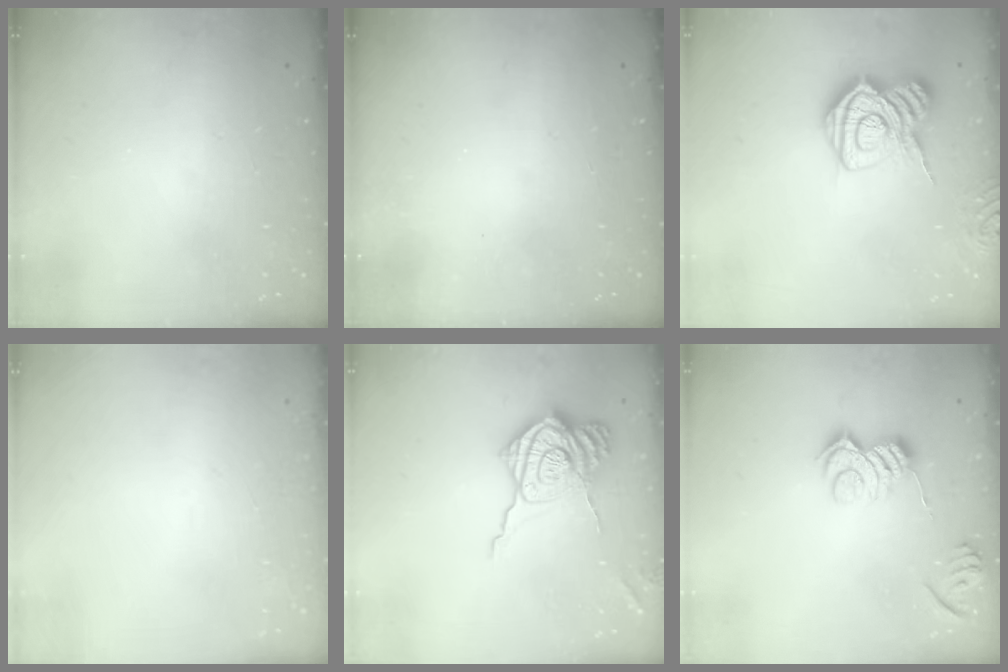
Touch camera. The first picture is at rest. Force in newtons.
{"total": 2.3, "press": 2.2, "slide": 0.8}
{"total": 13.5, "press": 13.5, "slide": 0.9}
{"total": 2.7, "press": 2.6, "slide": 0.8}
{"total": 16.6, "press": 16.5, "slide": 1.4}
{"total": 10.7, "press": 10.7, "slide": 0.3}